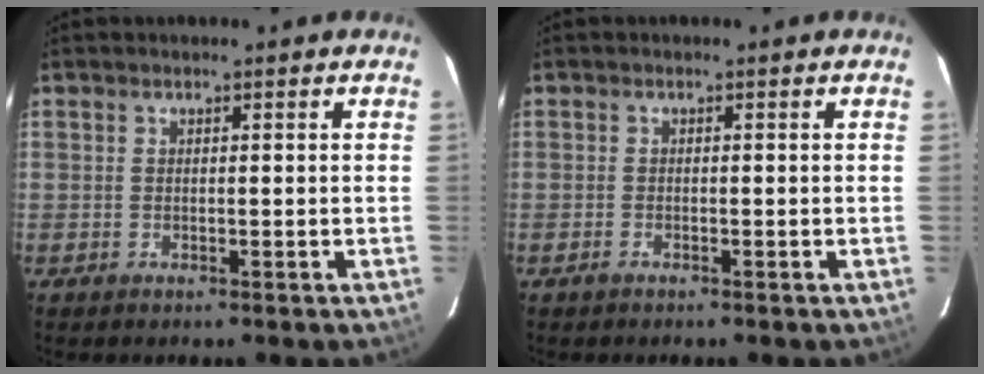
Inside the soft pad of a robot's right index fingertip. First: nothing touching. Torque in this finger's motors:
{"motor_torque": [0.13, -0.04, 0.00, 0.01]}